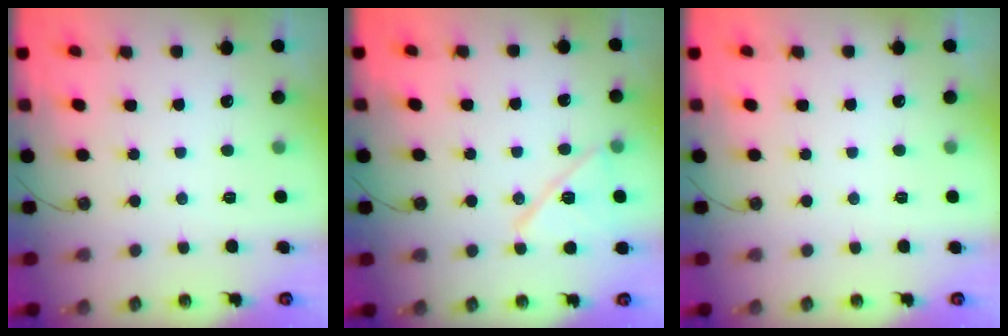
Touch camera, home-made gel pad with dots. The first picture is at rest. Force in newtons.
{"total": 12.9, "press": 12.9, "slide": 0.4}
{"total": 1.5, "press": 0.8, "slide": 1.3}